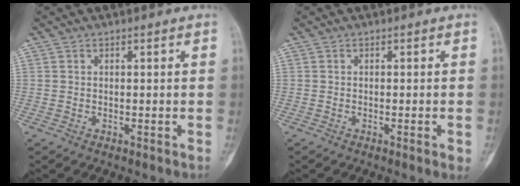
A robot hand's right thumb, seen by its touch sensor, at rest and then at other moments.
{"total": 1.6, "force": [-0.5, 0.1, 1.5], "torque": [-0.023, -0.004, -0.006]}